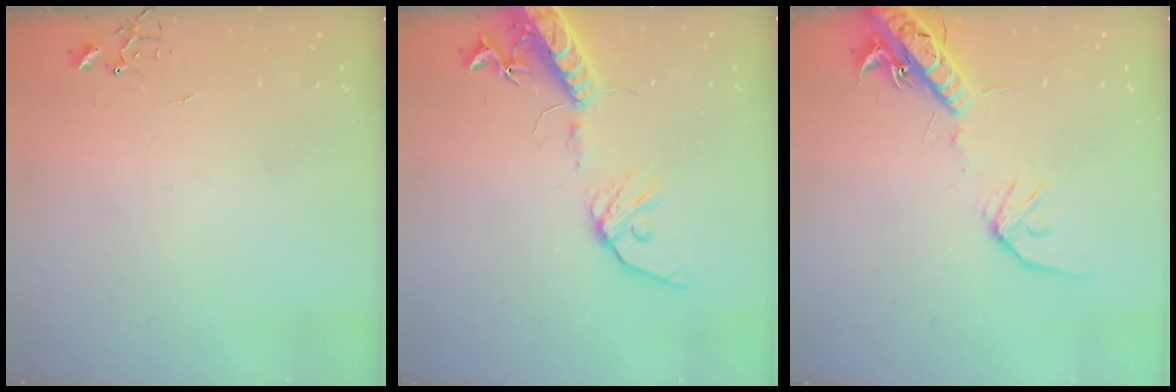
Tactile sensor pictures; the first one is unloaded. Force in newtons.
{"total": 16.6, "press": 16.2, "slide": 3.5}
{"total": 15.1, "press": 14.7, "slide": 3.3}